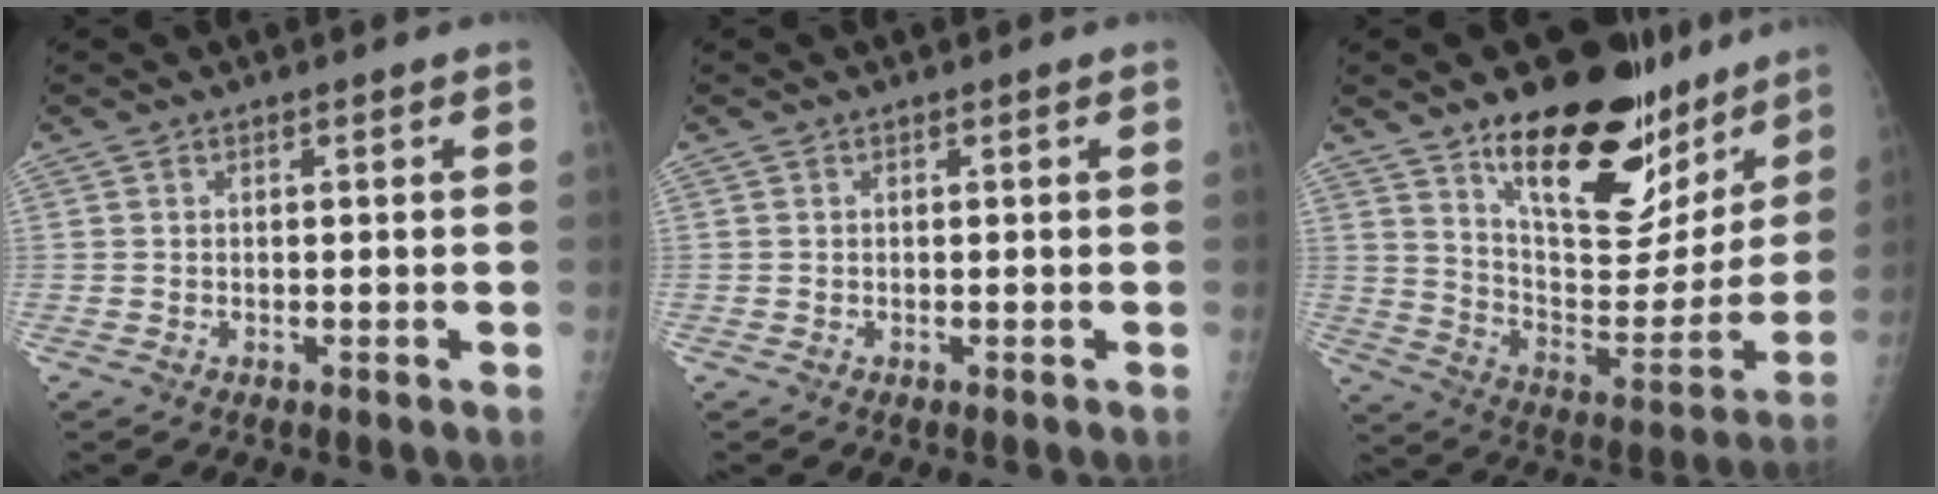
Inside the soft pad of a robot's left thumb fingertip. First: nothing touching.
{"total": 0.0}
{"total": 26.5, "force": [17.3, 11.7, 16.2], "torque": [-0.186, -0.091, 0.272]}